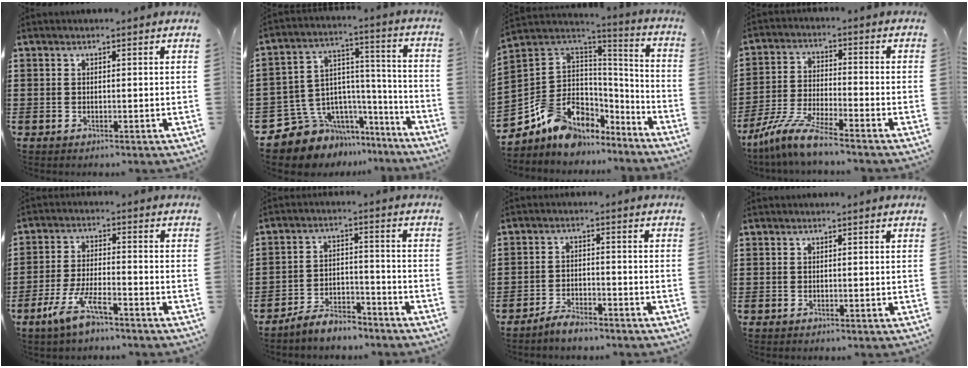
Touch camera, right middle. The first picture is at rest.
{"total": 9.7, "force": [-7.7, 5.8, 1.3], "torque": [-0.053, 0.003, -0.144]}
{"total": 9.1, "force": [-5.5, 7.0, 2.2], "torque": [-0.083, 0.005, -0.106]}
{"total": 7.8, "force": [-6.9, 0.0, 3.5], "torque": [-0.085, -0.008, -0.140]}
{"total": 7.3, "force": [-5.0, 1.6, 5.1], "torque": [-0.115, -0.009, -0.094]}
{"total": 5.1, "force": [-4.9, 0.9, 0.9], "torque": [-0.023, 0.010, -0.100]}
{"total": 3.3, "force": [-3.2, 0.6, 0.6], "torque": [-0.013, 0.008, -0.065]}
{"total": 0.0}